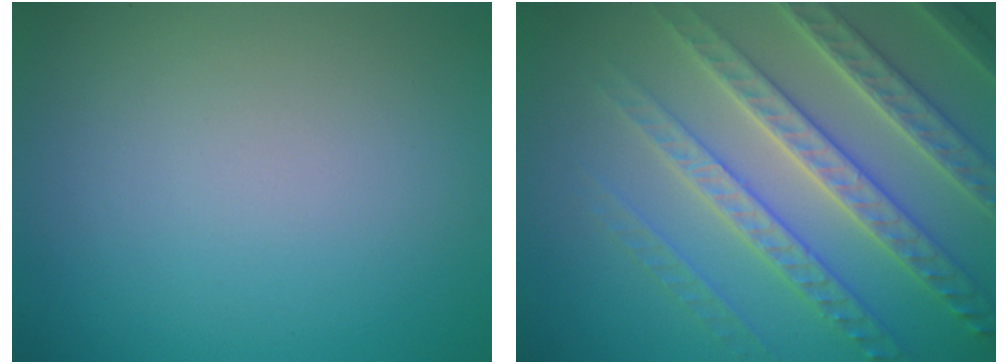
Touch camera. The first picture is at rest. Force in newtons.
{"total": 7.1, "press": 6.9, "slide": 1.8}